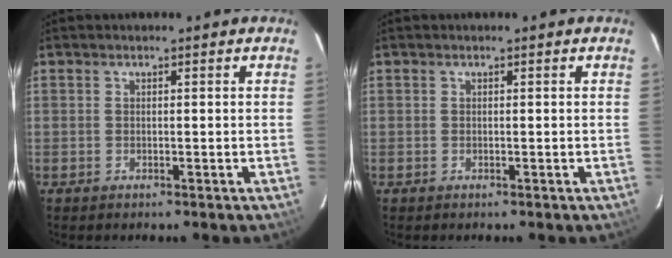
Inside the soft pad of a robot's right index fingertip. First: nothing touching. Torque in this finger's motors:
{"motor_torque": [0.00, 0.00, 0.00, 0.00]}